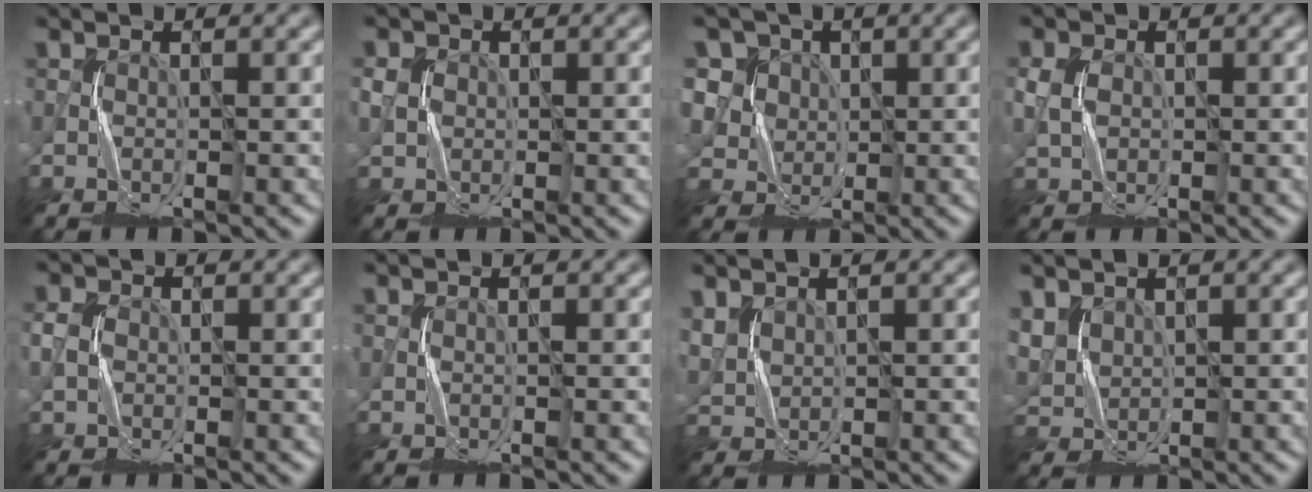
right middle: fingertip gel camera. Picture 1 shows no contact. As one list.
[{"total": 1.5, "force": [0.1, 1.4, 0.5], "torque": [-0.019, -0.002, 0.000]}, {"total": 7.5, "force": [3.5, 6.1, 2.6], "torque": [-0.064, 0.009, 0.047]}, {"total": 2.0, "force": [0.1, 1.6, 1.2], "torque": [-0.037, 0.000, 0.001]}, {"total": 1.9, "force": [-0.2, 1.6, 1.0], "torque": [-0.031, 0.001, -0.007]}, {"total": 0.0}, {"total": 2.1, "force": [1.3, 1.3, 1.0], "torque": [-0.038, -0.002, 0.031]}, {"total": 3.1, "force": [1.8, 2.1, 1.4], "torque": [-0.048, -0.001, 0.041]}]